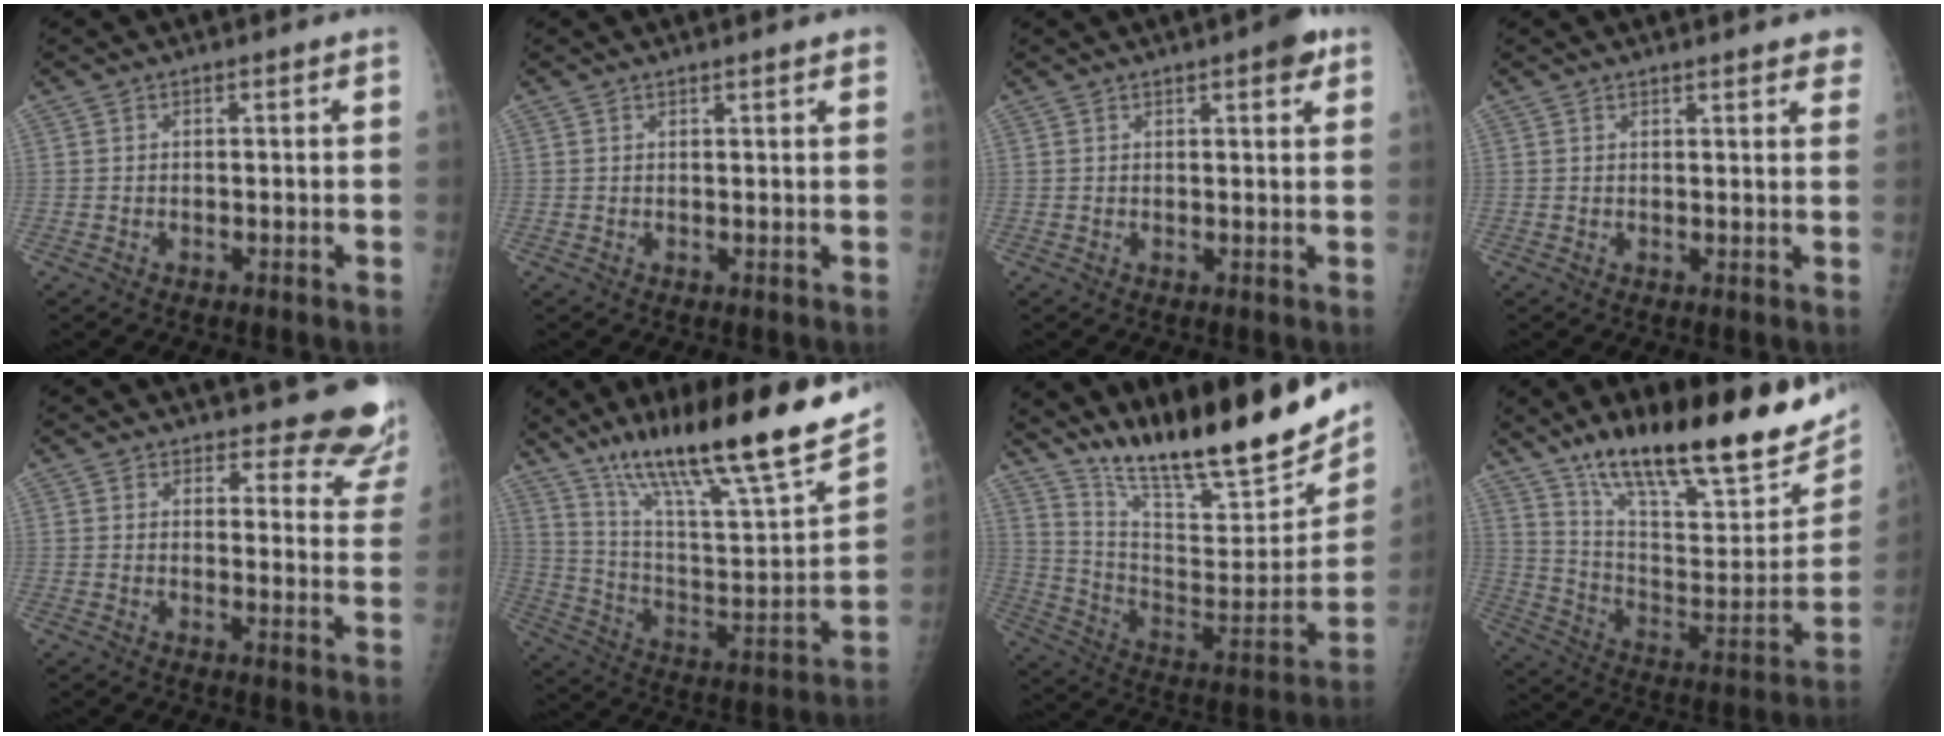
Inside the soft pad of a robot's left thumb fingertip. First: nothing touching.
{"total": 2.4, "force": [1.9, 0.2, 1.4], "torque": [-0.011, 0.001, 0.021]}
{"total": 4.1, "force": [2.3, 1.2, 3.2], "torque": [-0.032, -0.006, 0.025]}
{"total": 5.3, "force": [4.4, 1.2, 2.7], "torque": [-0.011, -0.010, 0.044]}
{"total": 12.2, "force": [11.6, 3.6, 1.1], "torque": [0.039, -0.108, 0.102]}
{"total": 29.1, "force": [19.8, 4.8, 20.8], "torque": [-0.311, -0.051, 0.328]}
{"total": 28.3, "force": [22.2, 5.9, 16.4], "torque": [-0.235, -0.107, 0.354]}
{"total": 30.4, "force": [20.2, 8.5, 21.1], "torque": [-0.299, -0.063, 0.326]}